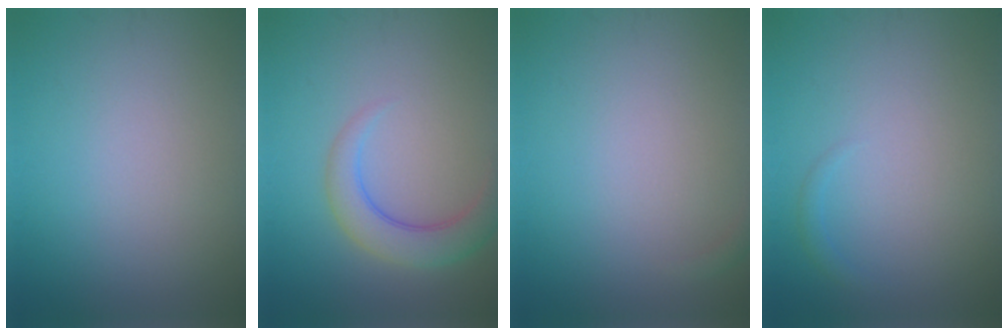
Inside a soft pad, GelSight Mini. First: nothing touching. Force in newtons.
{"total": 4.1, "press": 4.1, "slide": 0.3}
{"total": 0.6, "press": 0.6, "slide": 0.1}
{"total": 0.7, "press": 0.7, "slide": 0.1}